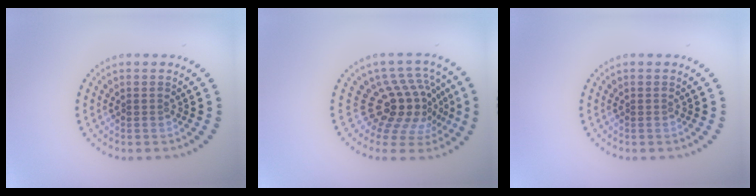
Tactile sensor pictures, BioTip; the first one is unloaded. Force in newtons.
{"total": 4.9, "press": 3.5, "slide": 3.4}
{"total": 0.0}